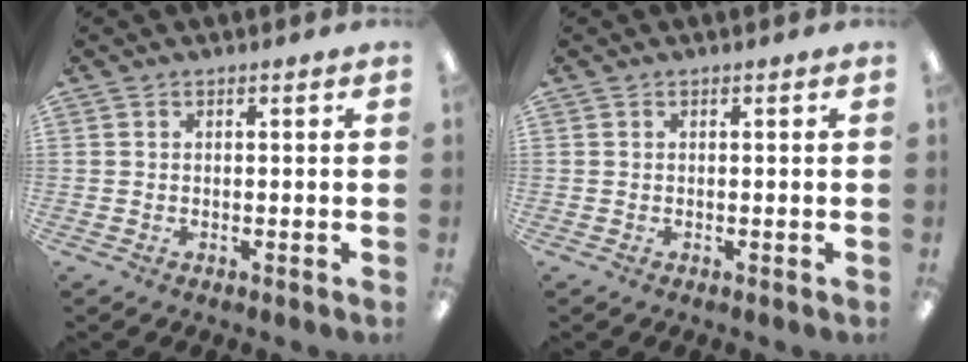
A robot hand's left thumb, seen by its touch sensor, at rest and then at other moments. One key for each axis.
{"total": 0.0}